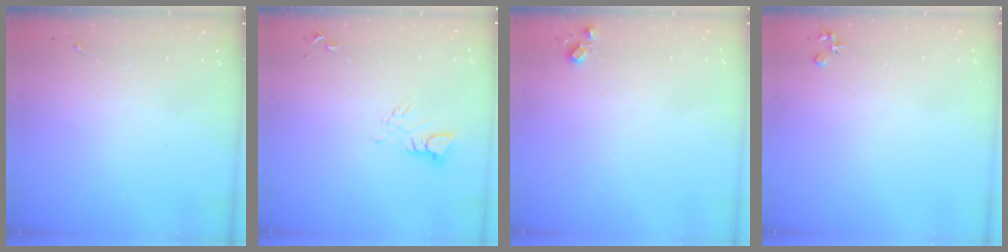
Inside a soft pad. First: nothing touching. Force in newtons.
{"total": 3.7, "press": 3.7, "slide": 0.4}
{"total": 5.1, "press": 5.1, "slide": 0.7}
{"total": 4.0, "press": 4.0, "slide": 0.6}